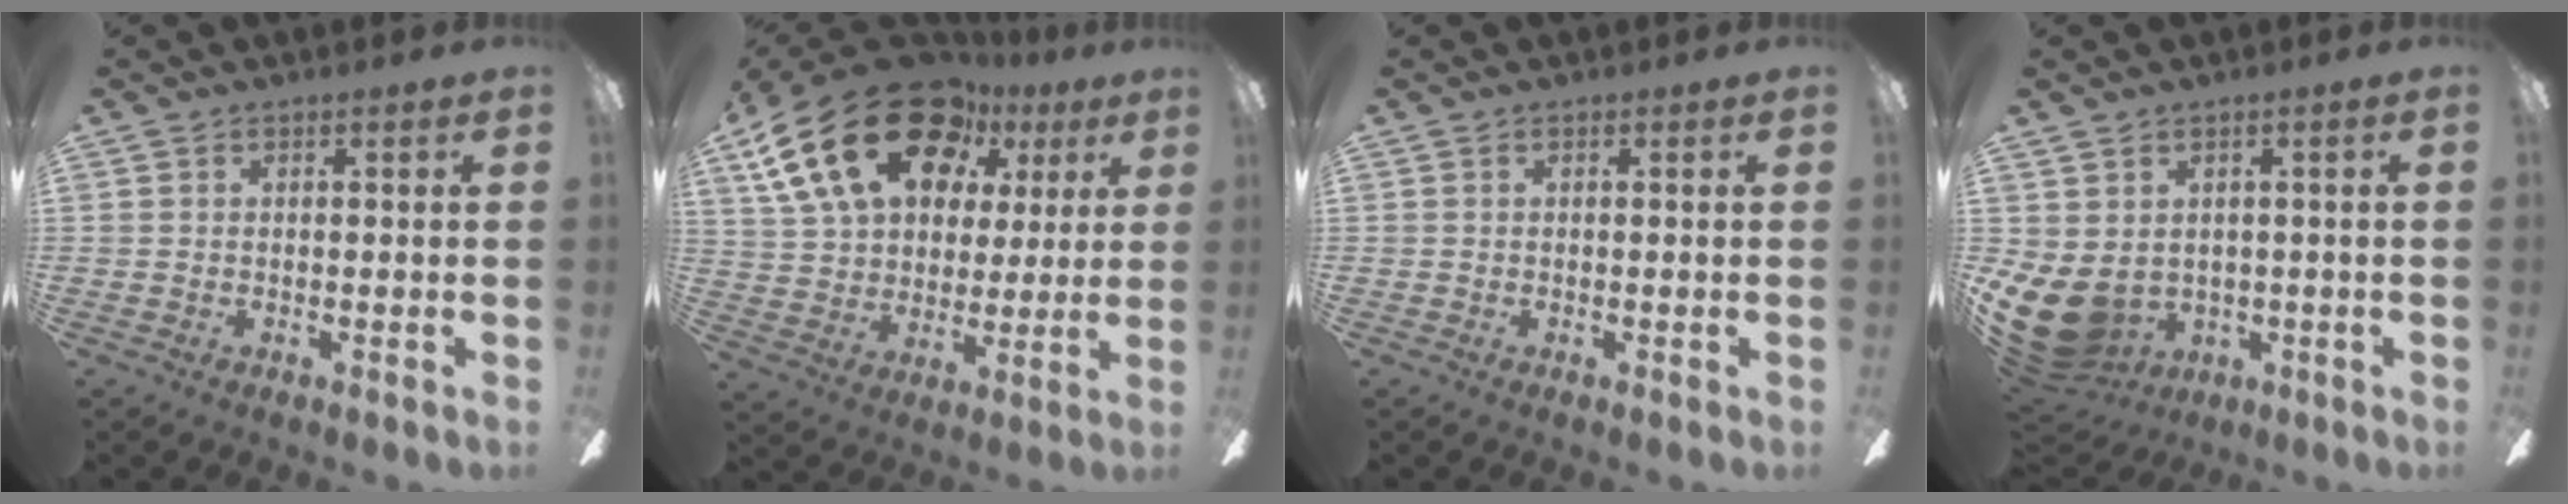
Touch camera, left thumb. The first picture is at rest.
{"total": 25.9, "force": [13.3, 15.8, 15.6], "torque": [-0.281, -0.057, 0.240]}
{"total": 0.0}
{"total": 9.1, "force": [-1.0, 7.1, 5.6], "torque": [-0.159, -0.015, -0.014]}